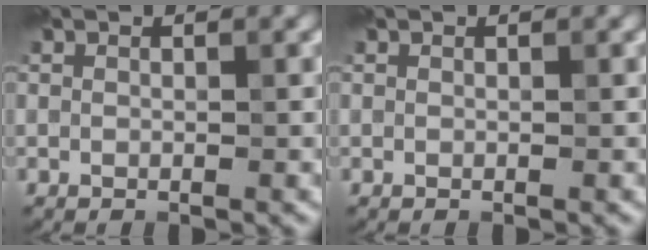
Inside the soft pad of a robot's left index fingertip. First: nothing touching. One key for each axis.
{"total": 0.0}